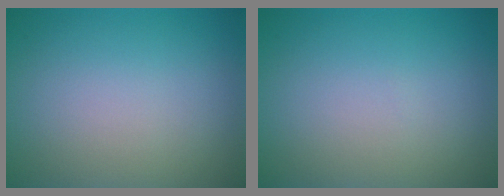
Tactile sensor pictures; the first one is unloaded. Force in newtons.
{"total": 0.0}